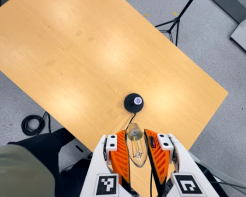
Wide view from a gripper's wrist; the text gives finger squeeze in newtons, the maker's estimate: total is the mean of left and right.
{"total": 21.8, "left": 23.5, "right": 20.1}